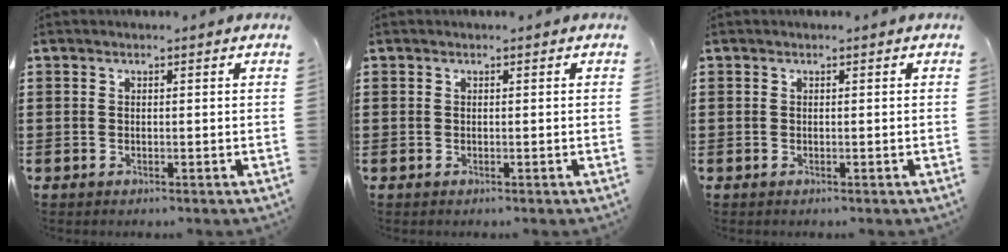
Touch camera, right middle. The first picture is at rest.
{"total": 0.0}
{"total": 0.0}